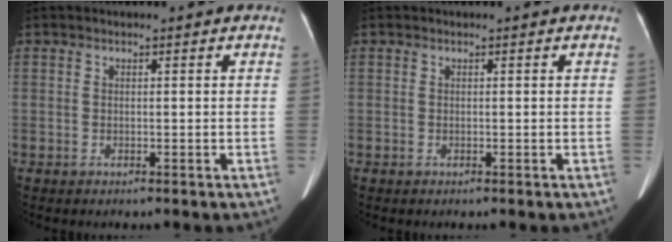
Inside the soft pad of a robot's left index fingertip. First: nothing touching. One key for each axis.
{"total": 0.0}